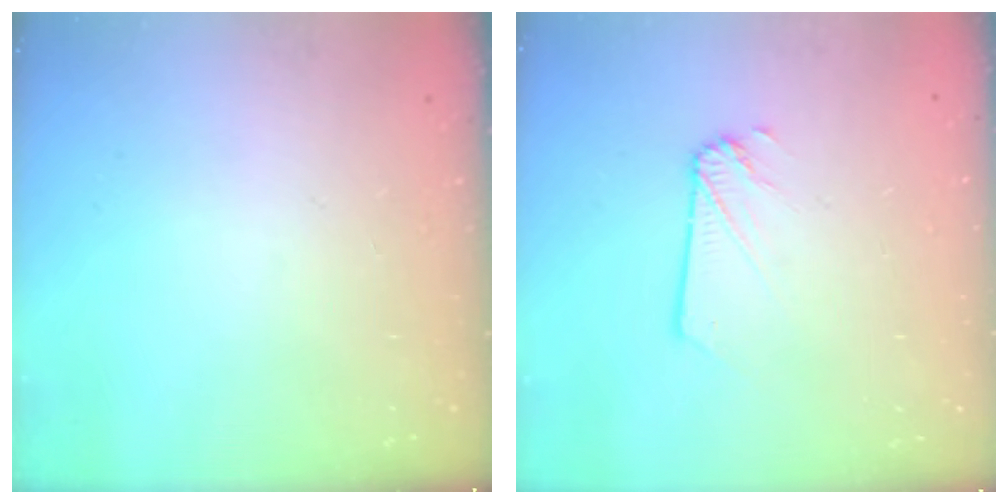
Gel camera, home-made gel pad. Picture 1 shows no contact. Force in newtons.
{"total": 2.1, "press": 2.1, "slide": 0.0}